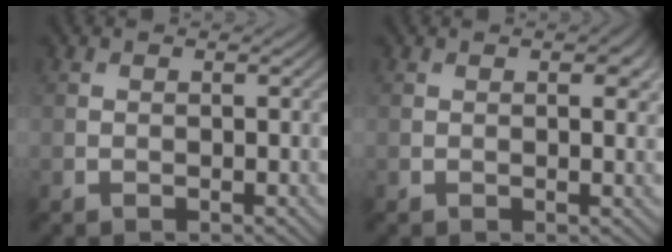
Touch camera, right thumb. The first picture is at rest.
{"total": 2.2, "force": [0.9, 0.7, 1.9], "torque": [-0.024, -0.003, 0.016]}